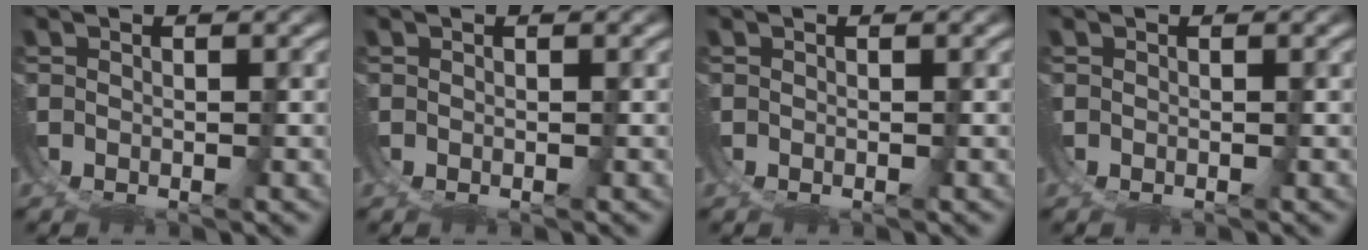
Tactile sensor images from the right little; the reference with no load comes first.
{"total": 0.0}
{"total": 0.0}
{"total": 0.0}